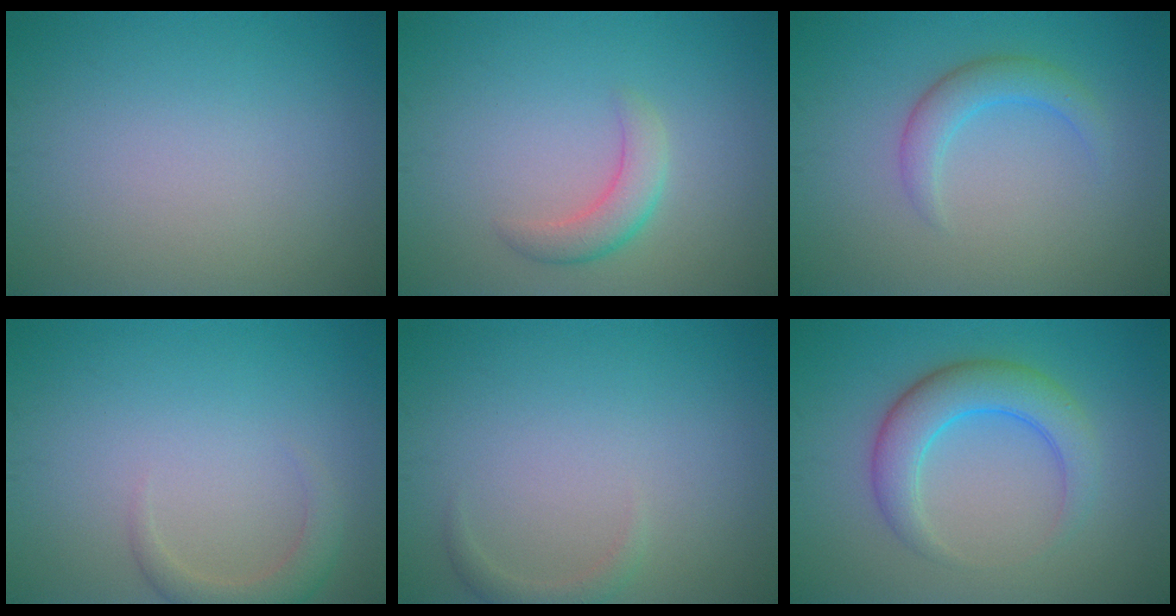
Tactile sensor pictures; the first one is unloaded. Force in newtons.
{"total": 2.5, "press": 2.5, "slide": 0.1}
{"total": 2.6, "press": 2.6, "slide": 0.0}
{"total": 2.3, "press": 2.3, "slide": 0.2}
{"total": 1.2, "press": 1.2, "slide": 0.2}
{"total": 4.1, "press": 4.1, "slide": 0.1}